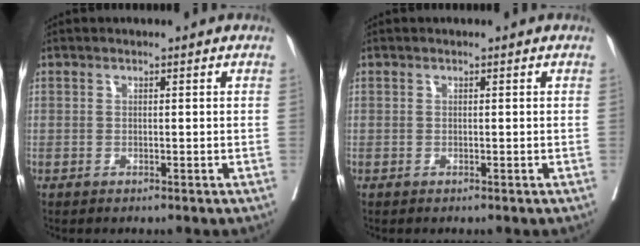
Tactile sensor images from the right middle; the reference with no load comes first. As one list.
[{"total": 0.0}]